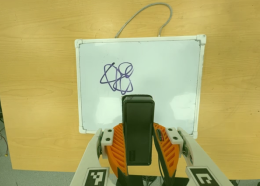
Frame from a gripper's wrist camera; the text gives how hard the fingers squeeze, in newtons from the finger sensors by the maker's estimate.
{"total": 3.2, "left": 1.8, "right": 4.6}